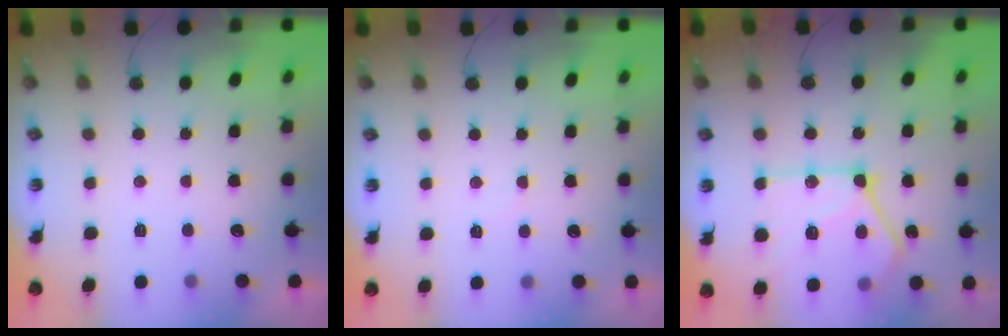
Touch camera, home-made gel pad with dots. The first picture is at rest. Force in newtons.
{"total": 4.7, "press": 4.7, "slide": 0.7}
{"total": 19.3, "press": 19.2, "slide": 2.1}